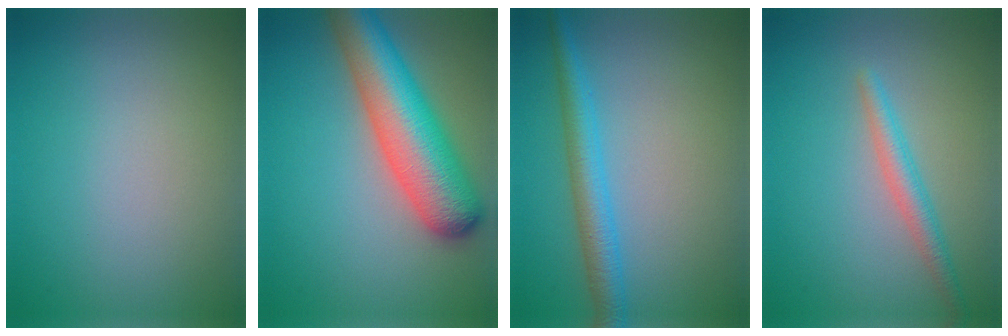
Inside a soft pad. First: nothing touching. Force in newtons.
{"total": 9.5, "press": 9.4, "slide": 0.3}
{"total": 3.6, "press": 3.6, "slide": 0.1}
{"total": 2.4, "press": 2.4, "slide": 0.1}